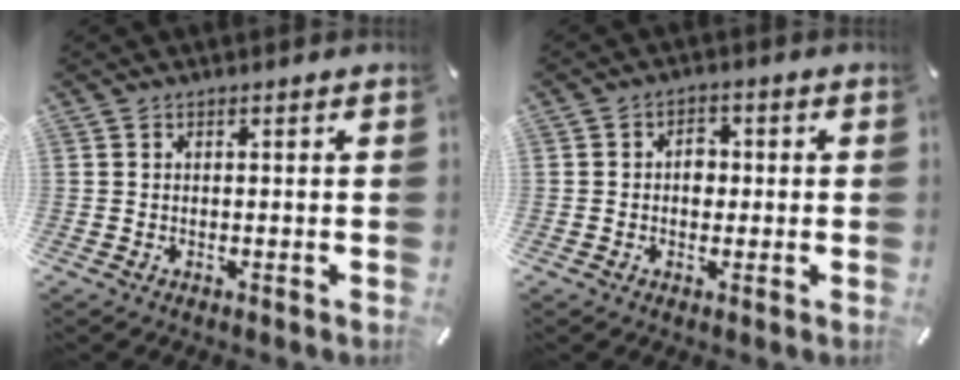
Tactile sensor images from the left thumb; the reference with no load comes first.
{"total": 4.1, "force": [-0.2, 3.1, 2.7], "torque": [-0.027, -0.001, -0.011]}